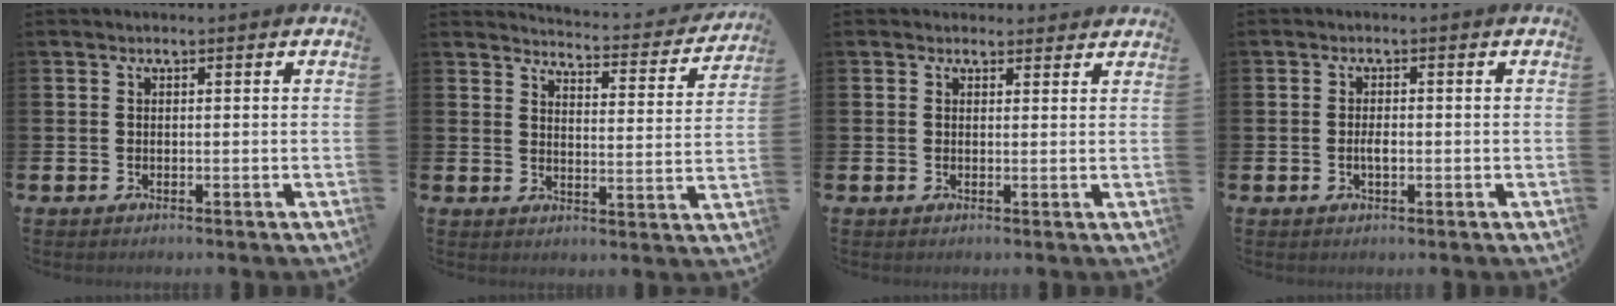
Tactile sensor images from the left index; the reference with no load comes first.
{"total": 3.9, "force": [3.9, 0.3, 0.6], "torque": [-0.012, -0.040, 0.058]}
{"total": 1.6, "force": [1.4, 0.6, -0.1], "torque": [0.018, -0.005, 0.022]}
{"total": 1.7, "force": [-0.2, 0.7, 1.5], "torque": [-0.020, 0.000, -0.007]}